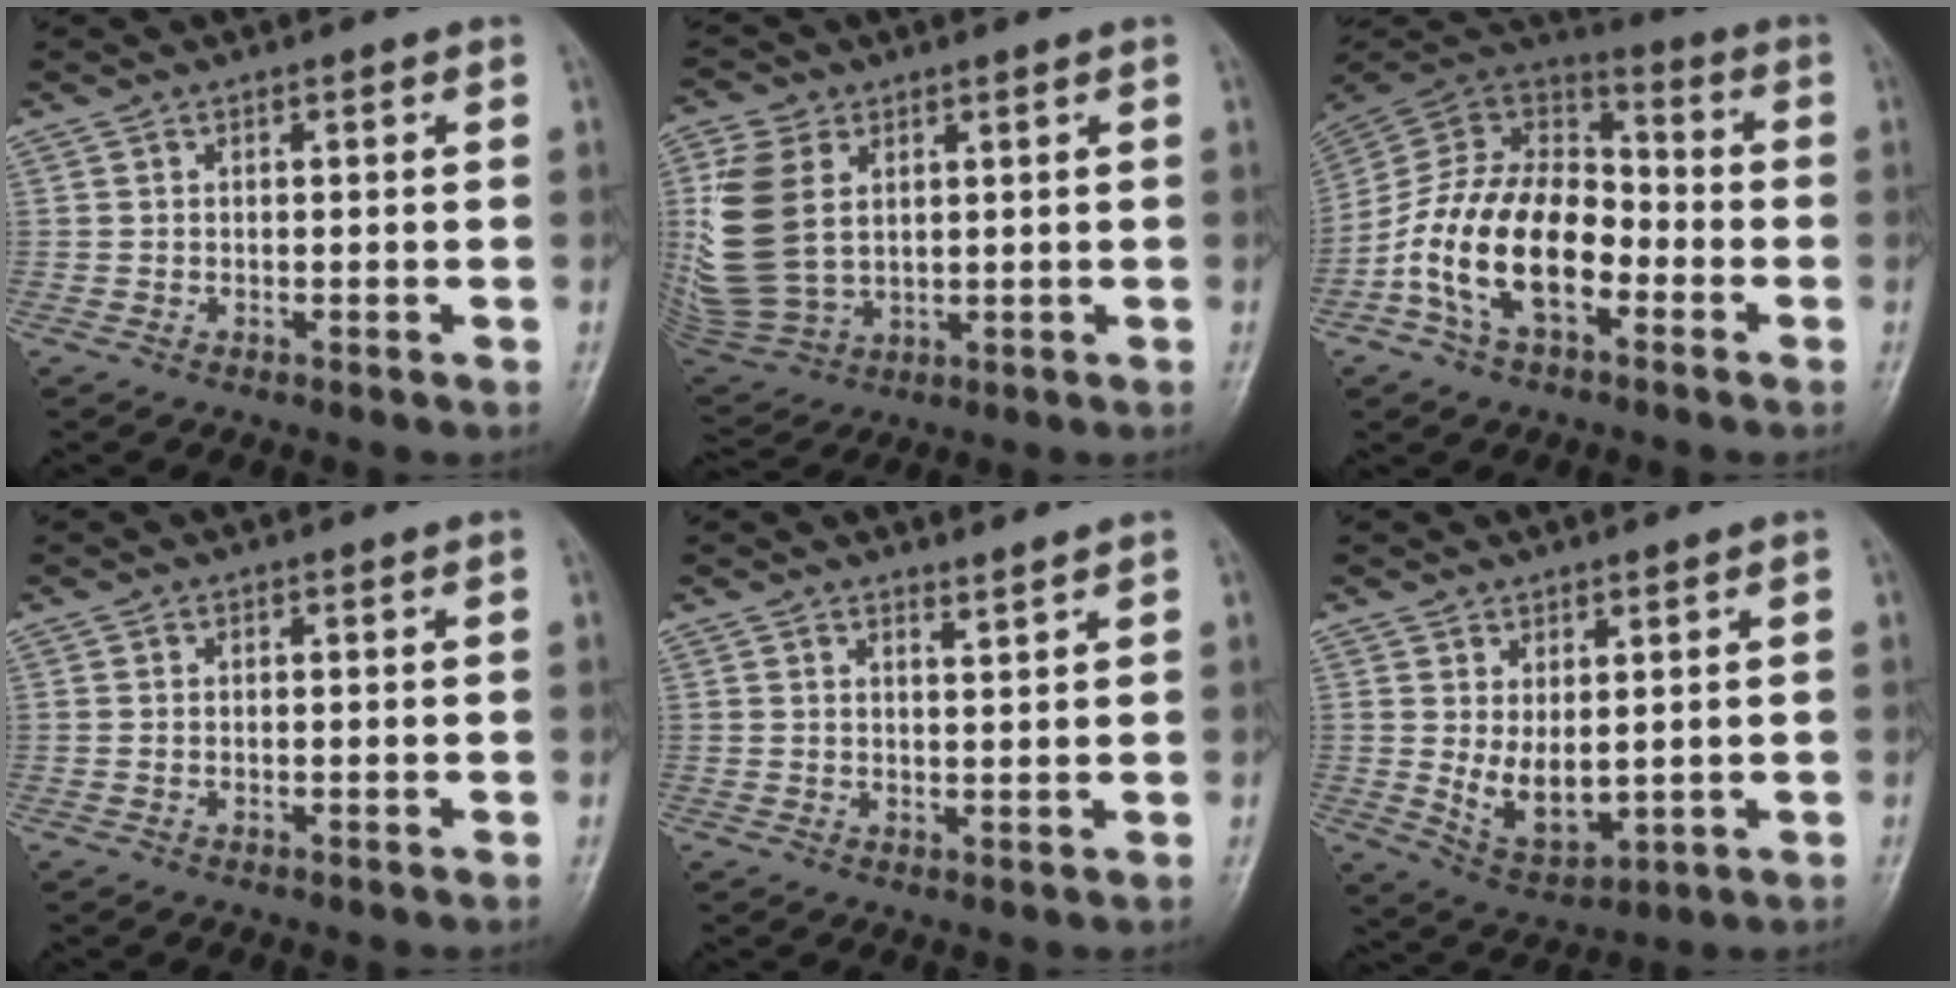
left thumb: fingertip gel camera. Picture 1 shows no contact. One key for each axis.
{"total": 14.1, "fx": 3.0, "fy": 9.6, "fz": 9.9, "tx": -0.206, "ty": -0.014, "tz": 0.070}
{"total": 17.6, "fx": -5.8, "fy": 10.4, "fz": 13.0, "tx": -0.222, "ty": 0.052, "tz": -0.113}
{"total": 0.0}
{"total": 1.5, "fx": 1.4, "fy": -0.4, "fz": 0.4, "tx": -0.003, "ty": -0.019, "tz": 0.024}
{"total": 7.1, "fx": 0.8, "fy": 3.8, "fz": 5.9, "tx": -0.089, "ty": -0.021, "tz": 0.034}